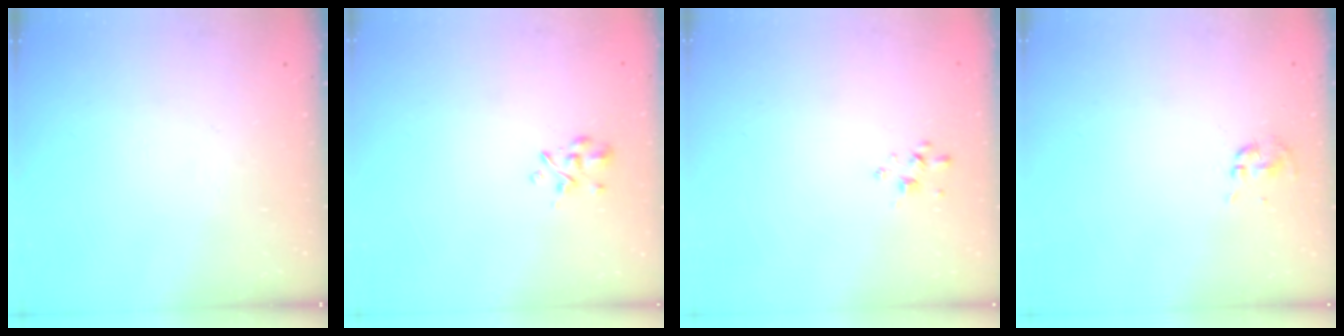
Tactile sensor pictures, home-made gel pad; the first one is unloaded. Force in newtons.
{"total": 2.7, "press": 2.5, "slide": 1.0}
{"total": 1.8, "press": 1.7, "slide": 0.4}
{"total": 0.0}